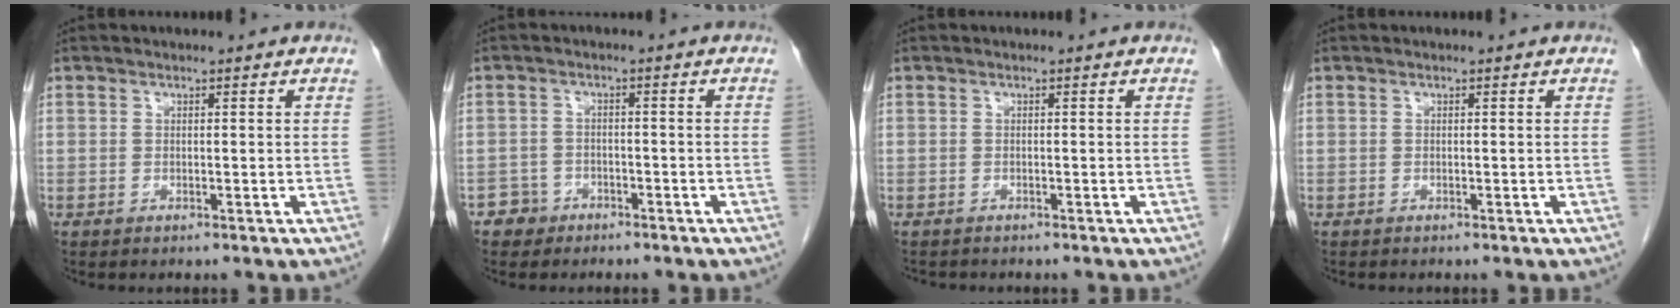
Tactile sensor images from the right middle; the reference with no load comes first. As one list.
[{"total": 2.8, "force": [-1.9, 2.0, -0.2], "torque": [0.001, 0.012, -0.033]}, {"total": 1.5, "force": [-1.4, 0.5, 0.3], "torque": [-0.013, -0.003, -0.020]}, {"total": 0.0}]